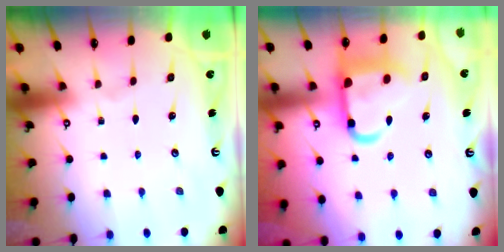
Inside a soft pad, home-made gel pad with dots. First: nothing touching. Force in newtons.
{"total": 13.5, "press": 13.4, "slide": 1.8}